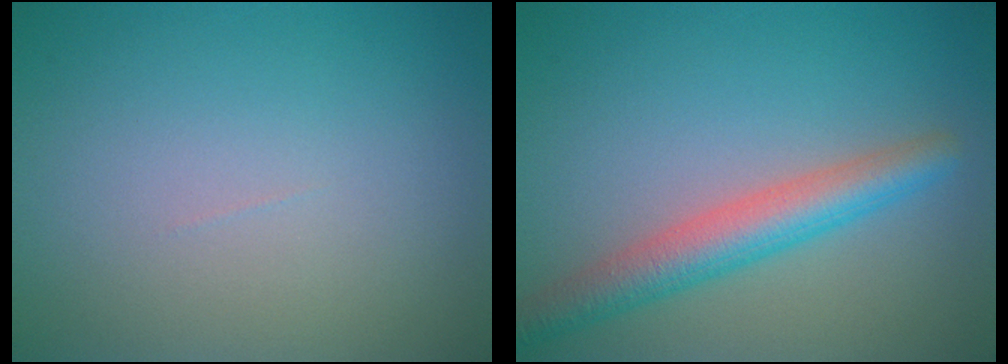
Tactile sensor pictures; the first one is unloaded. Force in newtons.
{"total": 4.5, "press": 4.5, "slide": 0.2}